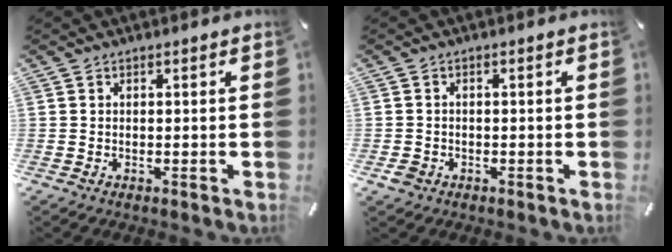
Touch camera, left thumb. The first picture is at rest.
{"total": 2.1, "force": [-0.9, 1.7, 0.9], "torque": [-0.015, 0.005, -0.018]}